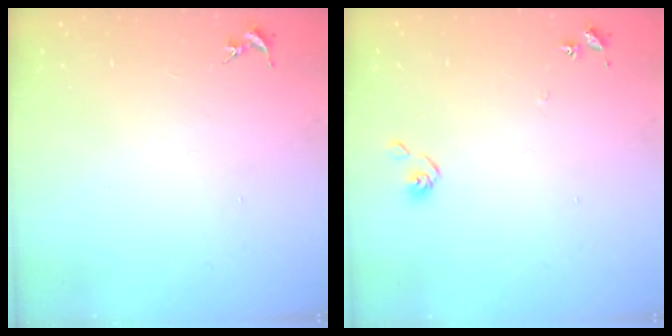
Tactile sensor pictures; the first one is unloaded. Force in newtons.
{"total": 6.0, "press": 6.0, "slide": 0.6}